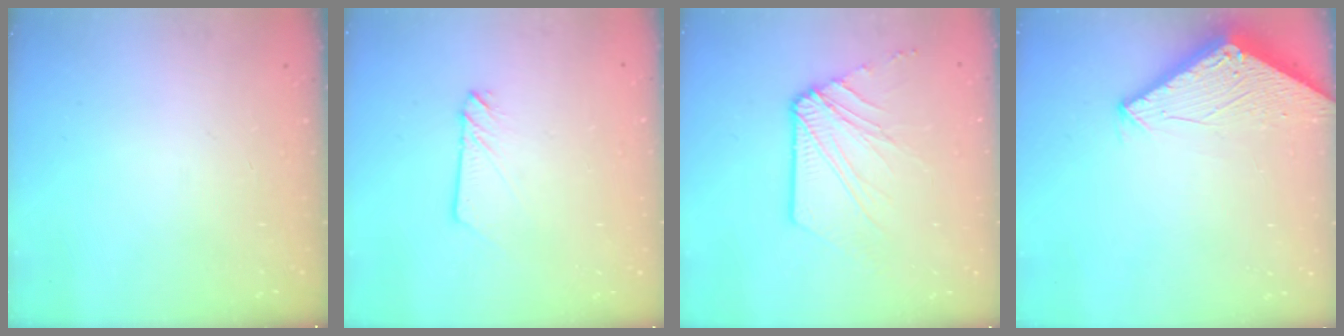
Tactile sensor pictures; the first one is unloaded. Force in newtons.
{"total": 2.3, "press": 2.3, "slide": 0.2}
{"total": 9.1, "press": 9.0, "slide": 1.2}
{"total": 2.8, "press": 2.8, "slide": 0.2}